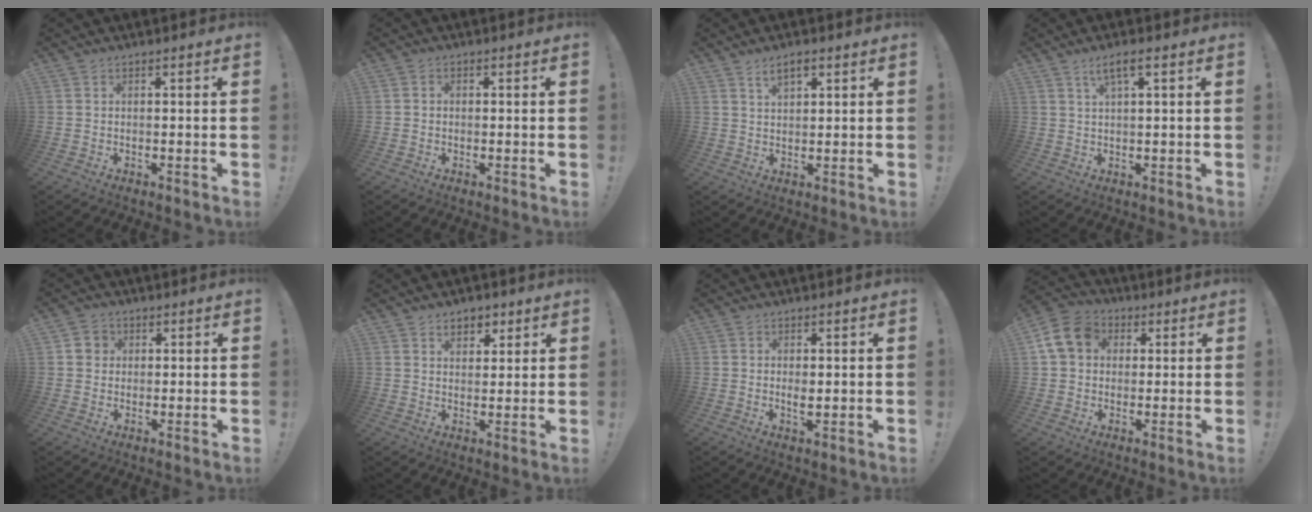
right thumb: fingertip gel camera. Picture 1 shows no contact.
{"total": 1.0, "force": [-0.4, 0.9, 0.4], "torque": [-0.007, 0.003, -0.007]}
{"total": 4.5, "force": [2.6, 2.1, 3.1], "torque": [-0.042, -0.009, 0.044]}
{"total": 4.1, "force": [1.9, 0.7, 3.6], "torque": [-0.066, 0.000, 0.028]}
{"total": 3.9, "force": [0.7, 3.7, 1.1], "torque": [-0.016, 0.007, 0.014]}
{"total": 5.1, "force": [3.0, 3.8, 1.7], "torque": [-0.008, -0.015, 0.052]}
{"total": 2.0, "force": [0.1, 0.8, 1.8], "torque": [-0.019, -0.005, 0.000]}
{"total": 12.2, "force": [3.0, 10.0, 6.3], "torque": [-0.104, 0.008, 0.066]}